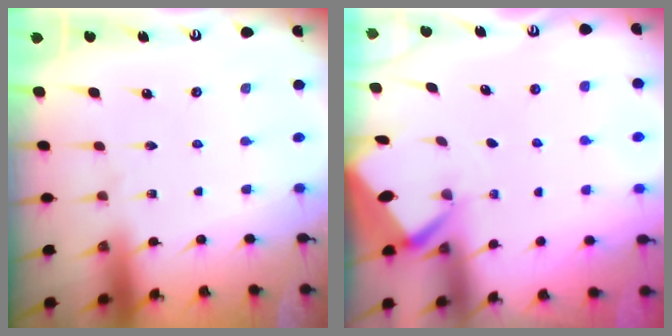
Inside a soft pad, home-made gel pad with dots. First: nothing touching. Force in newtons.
{"total": 2.7, "press": 2.7, "slide": 0.3}